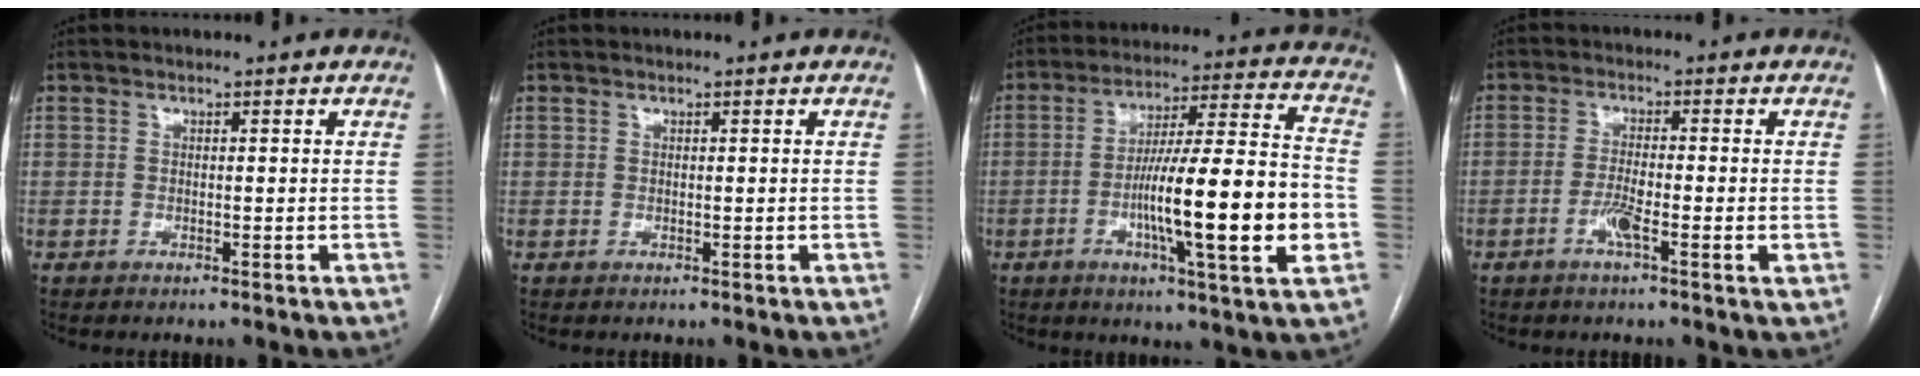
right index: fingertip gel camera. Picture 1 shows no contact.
{"total": 0.0}
{"total": 18.9, "force": [-4.3, 0.9, 18.4], "torque": [-0.286, 0.004, -0.066]}
{"total": 4.5, "force": [-1.7, 0.5, 4.1], "torque": [-0.076, -0.001, -0.032]}